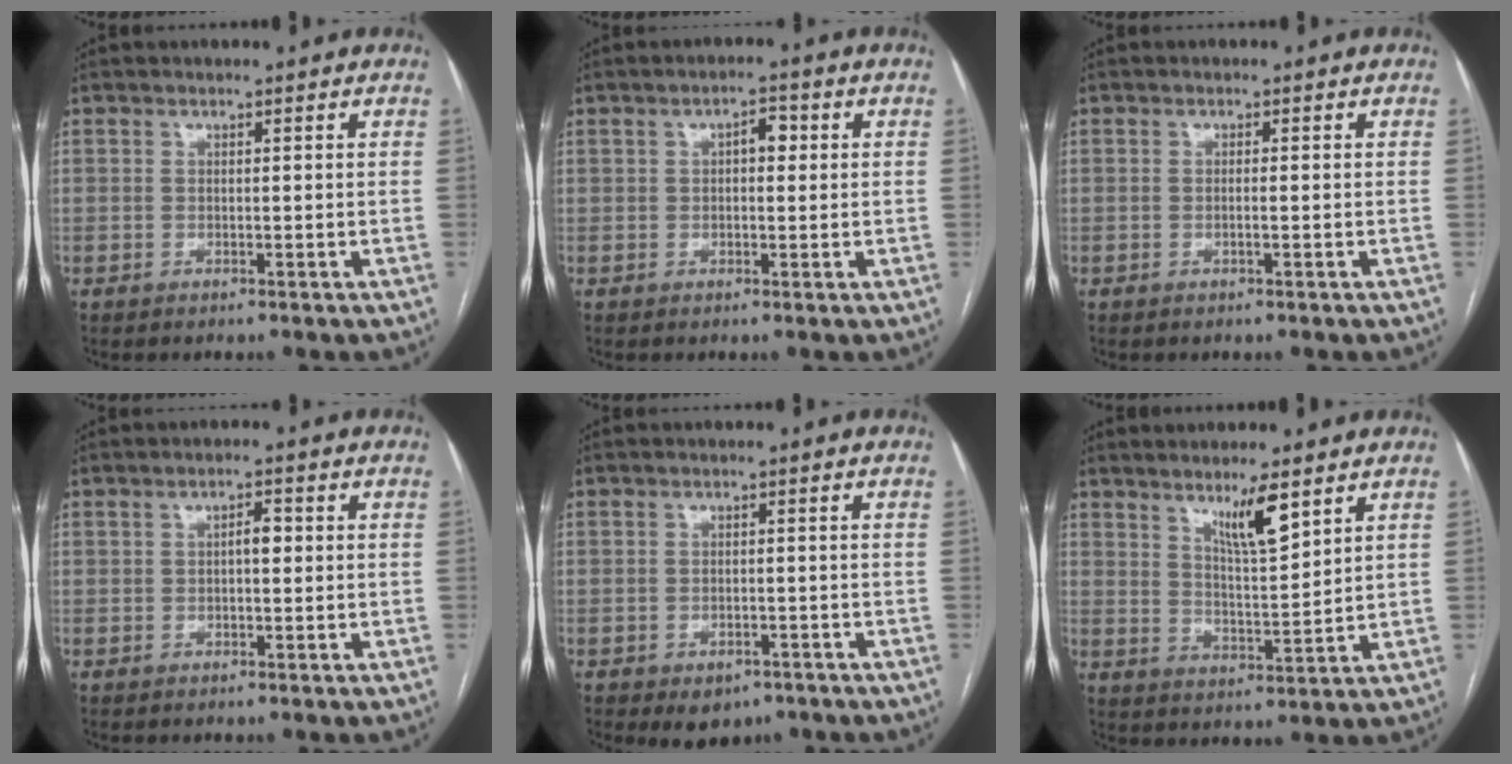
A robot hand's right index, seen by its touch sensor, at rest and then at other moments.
{"total": 3.2, "force": [0.7, 1.6, 2.6], "torque": [-0.042, 0.016, 0.009]}
{"total": 0.8, "force": [-0.2, 0.0, 0.8], "torque": [-0.017, 0.000, -0.004]}
{"total": 2.4, "force": [0.2, 1.0, 2.1], "torque": [-0.034, 0.012, 0.002]}
{"total": 4.2, "force": [-2.6, 2.7, 1.9], "torque": [-0.020, 0.000, -0.028]}
{"total": 7.1, "force": [4.5, 0.8, 5.4], "torque": [-0.097, -0.012, 0.082]}